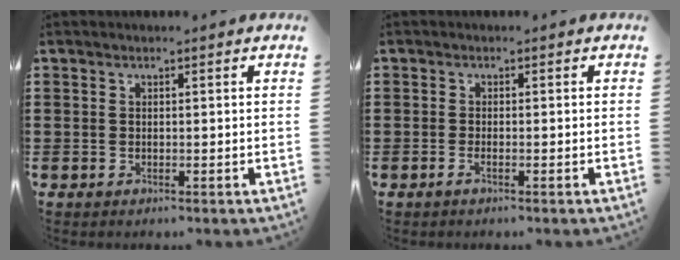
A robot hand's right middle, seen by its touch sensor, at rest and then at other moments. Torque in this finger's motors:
{"motor_torque": [-0.24, -0.15, 0.06, -0.01]}